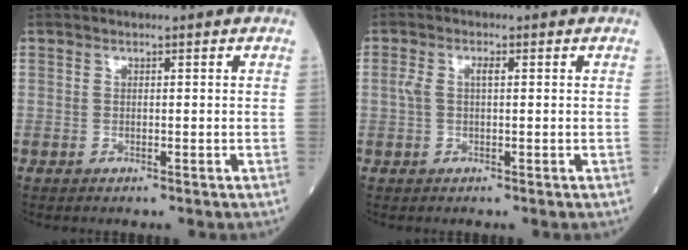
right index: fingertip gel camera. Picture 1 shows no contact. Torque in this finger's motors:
{"motor_torque": [0.52, 0.07, 0.23, 0.06]}